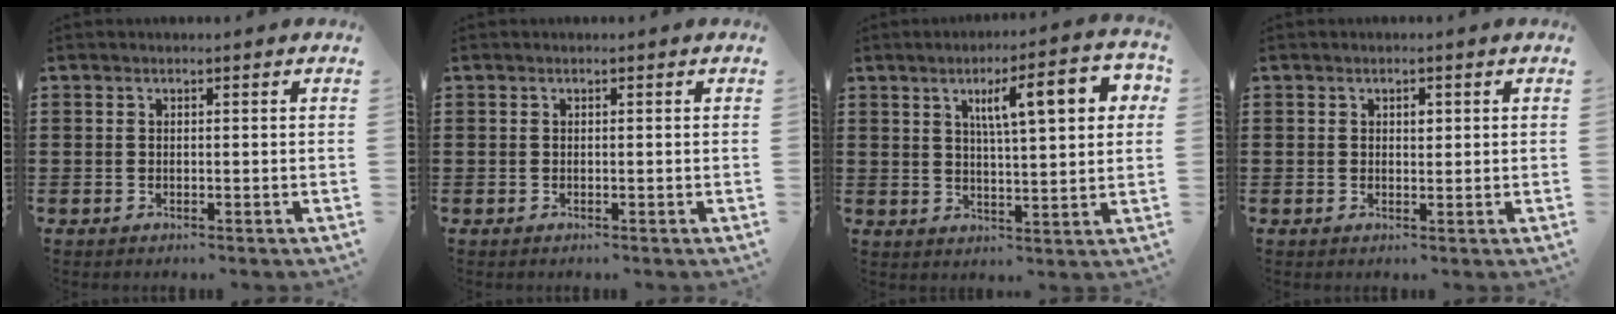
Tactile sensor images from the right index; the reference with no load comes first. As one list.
[{"total": 0.0}, {"total": 9.6, "force": [3.6, 2.3, 8.6], "torque": [-0.140, 0.002, 0.051]}, {"total": 1.2, "force": [0.4, 0.8, 0.9], "torque": [-0.010, 0.002, 0.005]}]